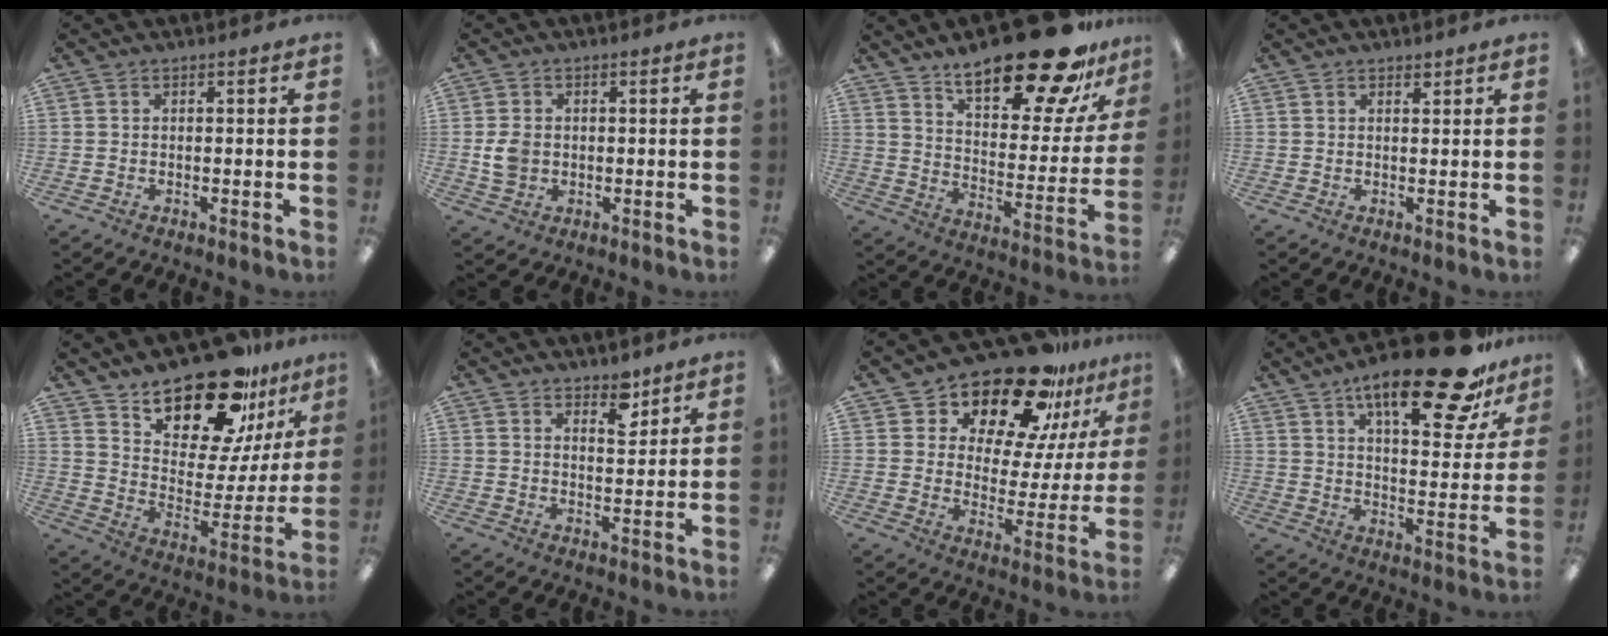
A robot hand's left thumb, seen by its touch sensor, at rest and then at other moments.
{"total": 4.9, "force": [-0.2, 3.9, 2.8], "torque": [-0.050, 0.005, -0.003]}
{"total": 24.7, "force": [18.9, 7.8, 13.9], "torque": [-0.198, -0.125, 0.311]}
{"total": 1.2, "force": [1.1, 0.4, 0.2], "torque": [0.002, -0.003, 0.019]}
{"total": 22.0, "force": [17.8, 8.3, 9.9], "torque": [-0.152, -0.126, 0.308]}
{"total": 5.5, "force": [4.5, 2.3, 2.2], "torque": [-0.007, -0.034, 0.074]}
{"total": 20.5, "force": [17.3, 7.0, 8.5], "torque": [-0.146, -0.135, 0.298]}
{"total": 22.4, "force": [15.1, 7.1, 14.9], "torque": [-0.221, -0.088, 0.242]}